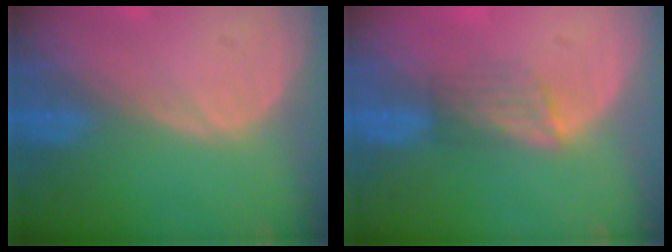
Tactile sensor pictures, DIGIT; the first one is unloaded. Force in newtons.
{"total": 3.2, "press": 2.9, "slide": 1.4}